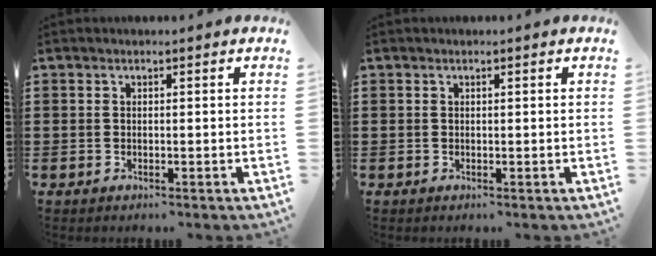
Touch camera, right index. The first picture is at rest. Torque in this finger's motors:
{"motor_torque": [0.09, 0.23, 0.02, -0.01]}